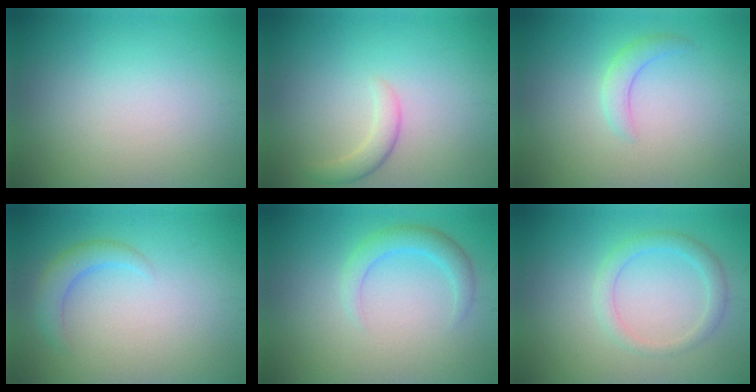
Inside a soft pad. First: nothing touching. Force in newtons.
{"total": 1.9, "press": 1.9, "slide": 0.2}
{"total": 1.8, "press": 1.8, "slide": 0.1}
{"total": 2.4, "press": 2.4, "slide": 0.1}
{"total": 2.5, "press": 2.5, "slide": 0.1}
{"total": 2.3, "press": 2.3, "slide": 0.2}